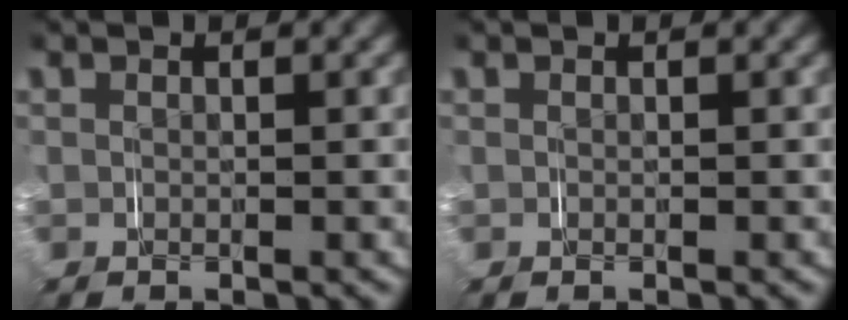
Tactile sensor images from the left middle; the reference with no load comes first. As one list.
[{"total": 0.0}]